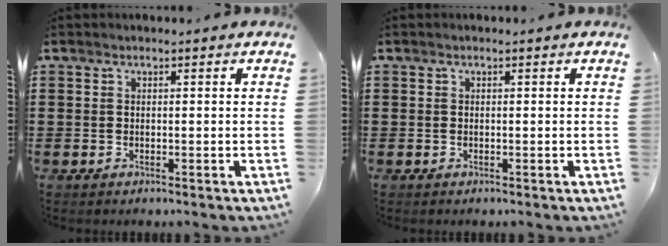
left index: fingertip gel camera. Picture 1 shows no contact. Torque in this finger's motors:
{"motor_torque": [0.00, 0.00, 0.00, 0.00]}